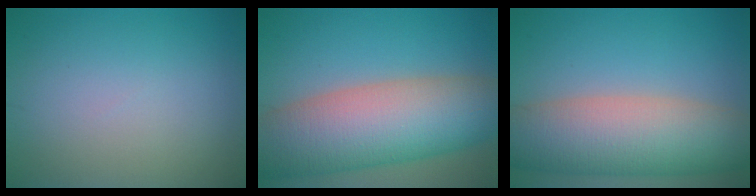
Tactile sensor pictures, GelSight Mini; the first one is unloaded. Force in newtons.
{"total": 12.4, "press": 12.4, "slide": 0.6}
{"total": 10.8, "press": 10.7, "slide": 0.5}